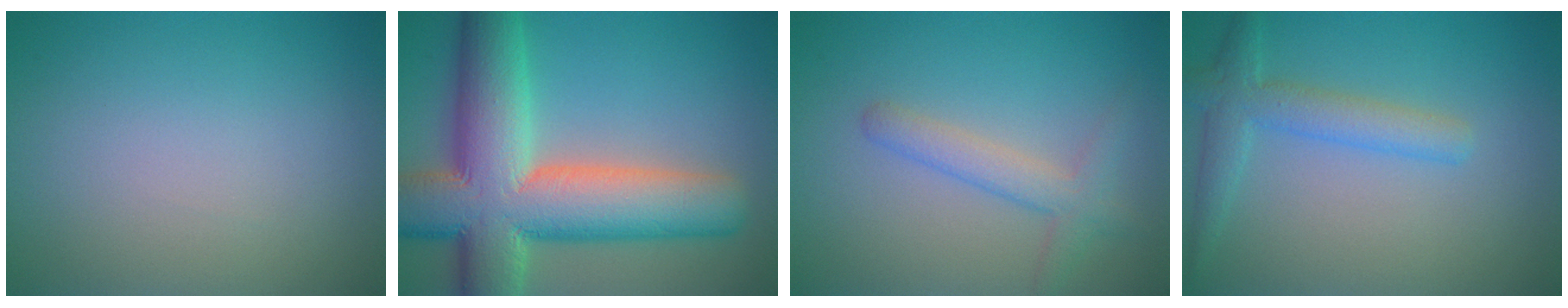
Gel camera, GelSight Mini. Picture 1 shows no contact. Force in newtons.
{"total": 14.1, "press": 14.1, "slide": 0.8}
{"total": 2.8, "press": 2.8, "slide": 0.1}
{"total": 3.4, "press": 3.4, "slide": 0.2}